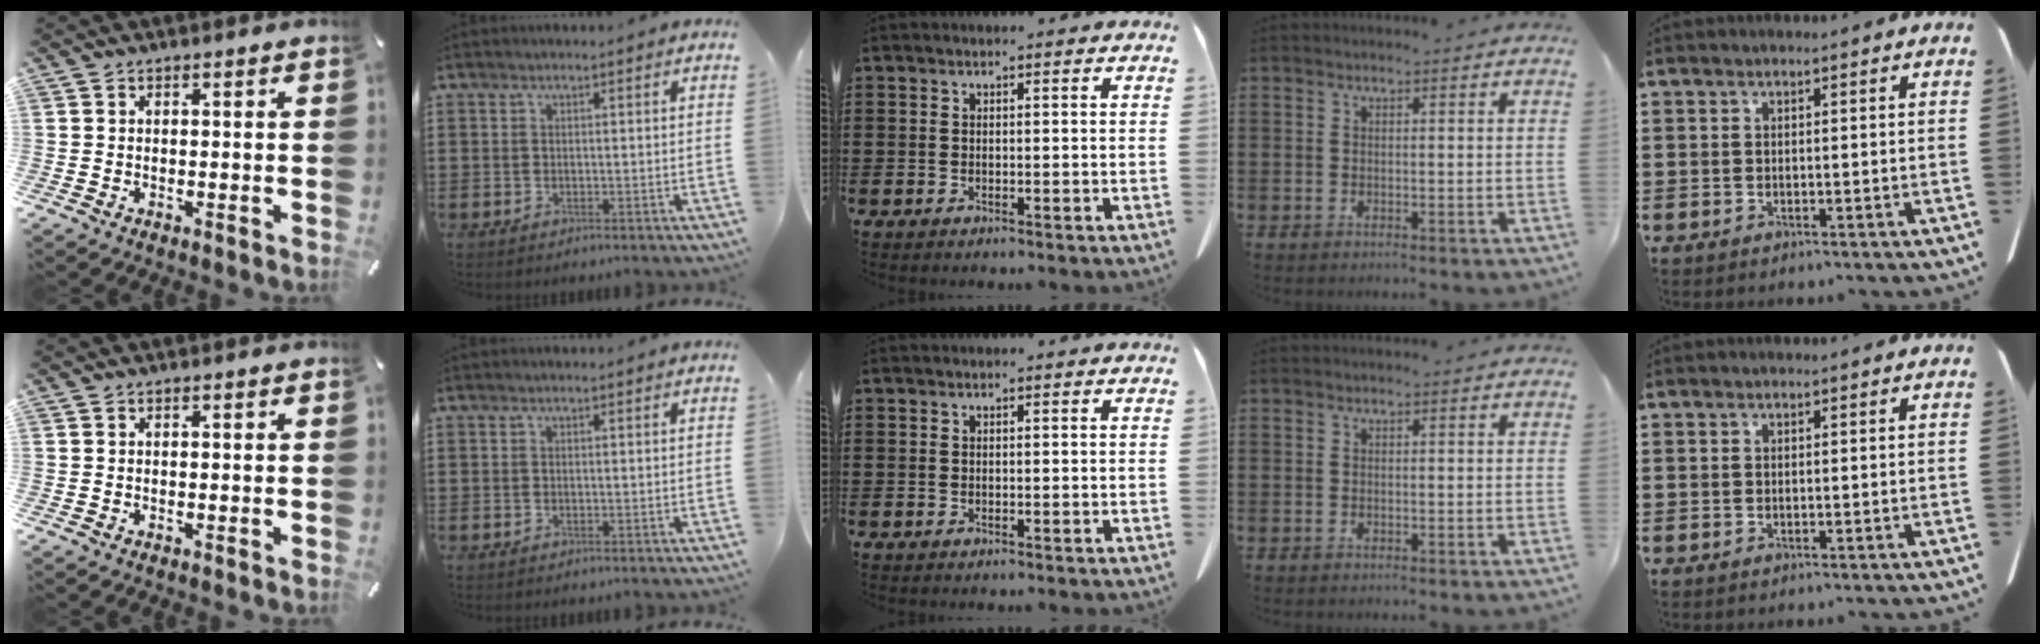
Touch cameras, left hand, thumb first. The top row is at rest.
{}